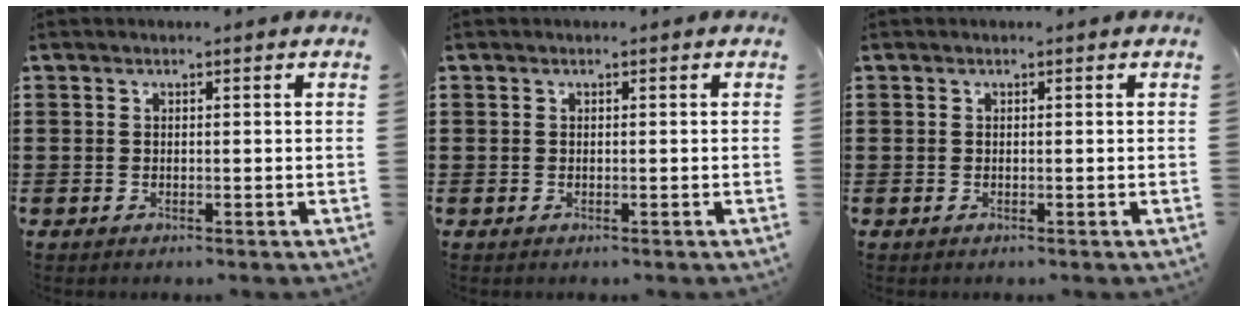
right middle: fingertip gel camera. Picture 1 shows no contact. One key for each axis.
{"total": 0.0}
{"total": 0.0}